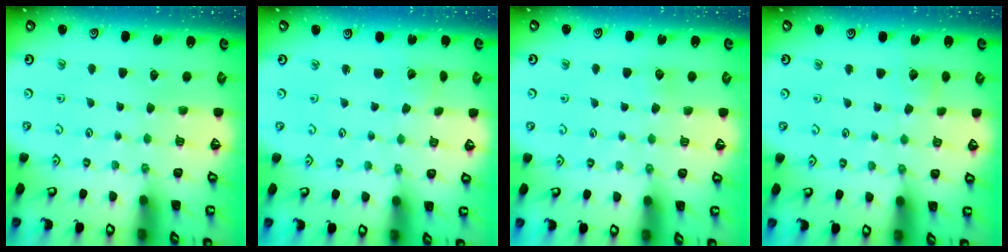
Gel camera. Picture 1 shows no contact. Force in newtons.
{"total": 2.3, "press": 2.3, "slide": 0.2}
{"total": 4.8, "press": 4.7, "slide": 0.8}
{"total": 4.8, "press": 4.7, "slide": 0.4}